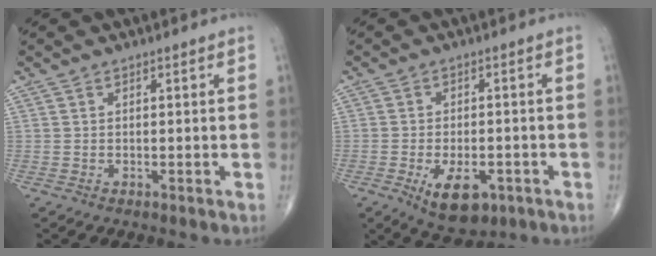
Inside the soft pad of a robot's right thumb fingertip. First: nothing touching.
{"total": 8.6, "force": [-3.6, 4.5, 6.4], "torque": [-0.090, 0.003, -0.046]}